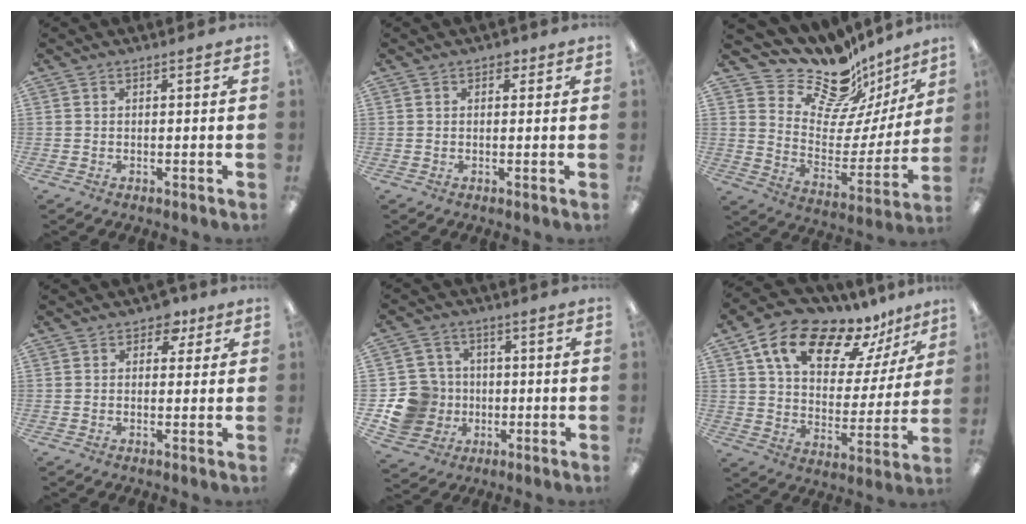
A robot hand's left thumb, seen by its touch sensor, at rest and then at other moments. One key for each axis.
{"total": 1.8, "fx": 0.9, "fy": 1.3, "fz": 0.8, "tx": 0.000, "ty": -0.003, "tz": 0.013}
{"total": 18.5, "fx": 14.9, "fy": 8.9, "fz": 6.5, "tx": -0.100, "ty": -0.126, "tz": 0.257}
{"total": 3.1, "fx": 1.6, "fy": 2.2, "fz": 1.4, "tx": -0.007, "ty": -0.003, "tz": 0.024}
{"total": 11.8, "fx": -2.4, "fy": 11.1, "fz": 3.1, "tx": -0.080, "ty": 0.032, "tz": -0.032}
{"total": 16.5, "fx": 12.2, "fy": 7.6, "fz": 8.2, "tx": -0.146, "ty": -0.079, "tz": 0.214}